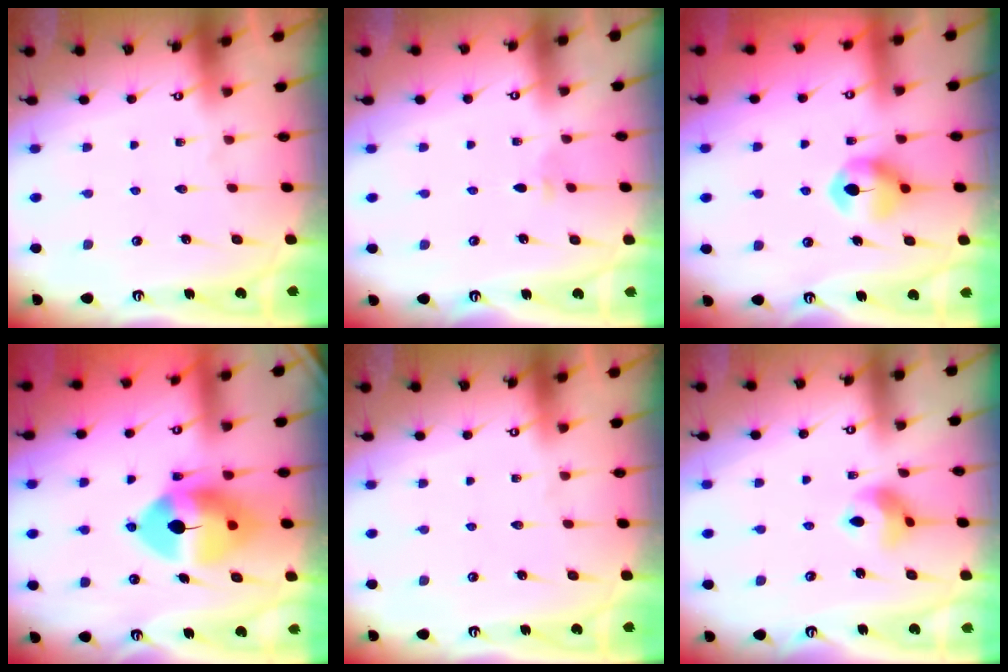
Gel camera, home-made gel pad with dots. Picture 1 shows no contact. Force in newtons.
{"total": 2.8, "press": 2.7, "slide": 0.7}
{"total": 8.4, "press": 8.3, "slide": 0.4}
{"total": 14.0, "press": 13.8, "slide": 2.3}
{"total": 0.0}
{"total": 8.3, "press": 8.2, "slide": 1.0}